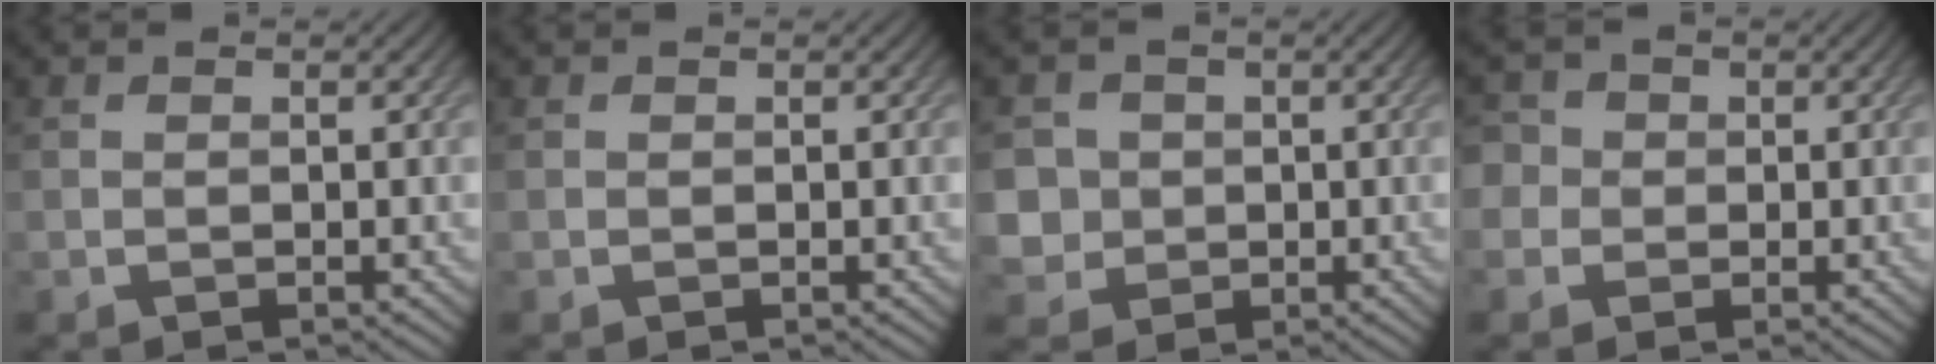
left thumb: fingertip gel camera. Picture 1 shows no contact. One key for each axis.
{"total": 0.0}
{"total": 4.3, "fx": 0.1, "fy": 4.2, "fz": 1.0, "tx": -0.035, "ty": -0.004, "tz": -0.011}
{"total": 4.0, "fx": 0.7, "fy": 3.8, "fz": 1.1, "tx": -0.025, "ty": 0.014, "tz": -0.013}